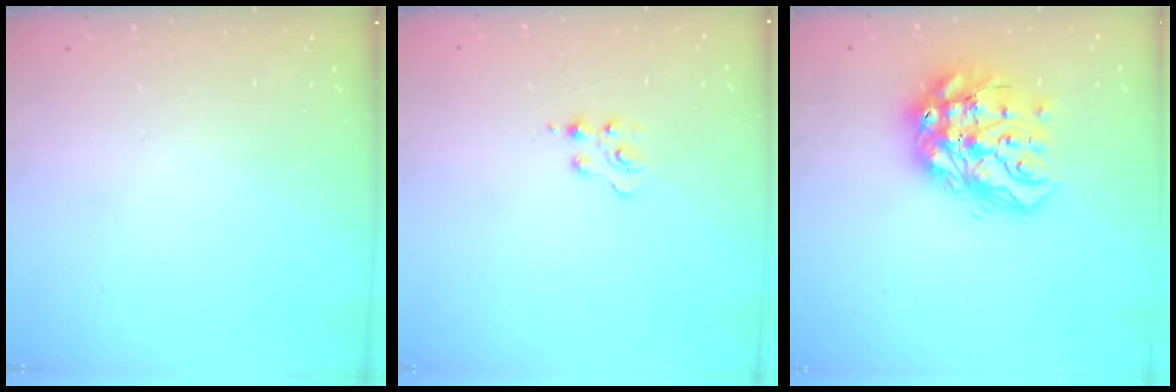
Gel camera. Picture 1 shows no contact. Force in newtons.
{"total": 2.3, "press": 2.3, "slide": 0.4}
{"total": 16.8, "press": 16.7, "slide": 1.9}